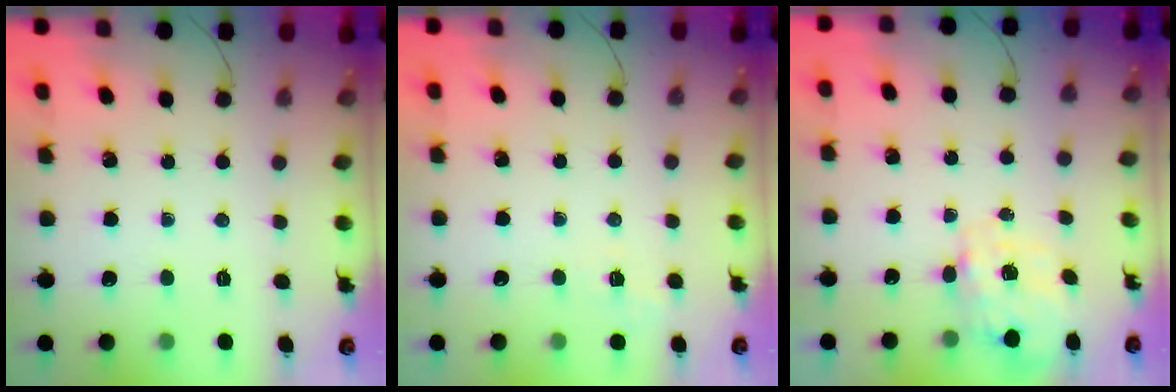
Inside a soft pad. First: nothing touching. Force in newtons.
{"total": 1.2, "press": 0.0, "slide": 1.2}
{"total": 3.8, "press": 3.7, "slide": 0.9}